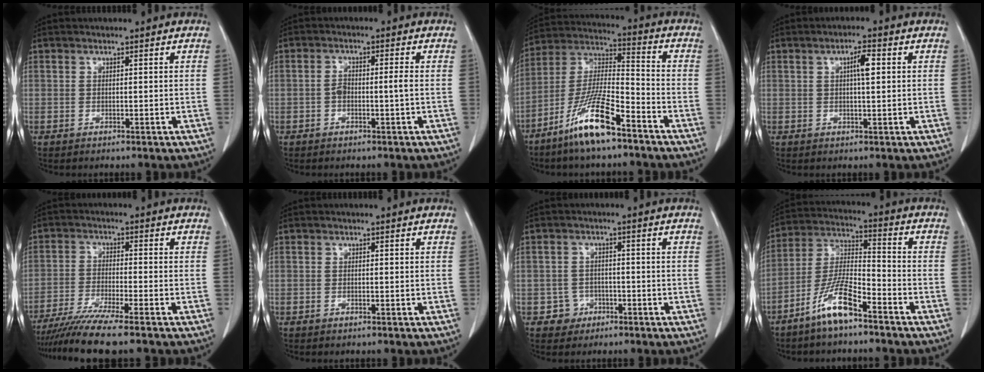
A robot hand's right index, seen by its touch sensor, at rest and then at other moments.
{"total": 2.4, "force": [-0.6, 0.4, 2.3], "torque": [-0.039, 0.007, -0.008]}
{"total": 13.3, "force": [-8.6, 1.8, 10.1], "torque": [-0.207, -0.016, -0.165]}
{"total": 3.3, "force": [0.7, 0.5, 3.1], "torque": [-0.054, 0.005, 0.011]}
{"total": 9.5, "force": [-7.8, -1.0, 5.3], "torque": [-0.084, -0.029, -0.132]}
{"total": 0.0}
{"total": 3.2, "force": [-1.4, 2.8, -0.3], "torque": [0.017, 0.017, -0.023]}
{"total": 10.1, "force": [-6.7, 1.6, 7.4], "torque": [-0.157, -0.010, -0.135]}